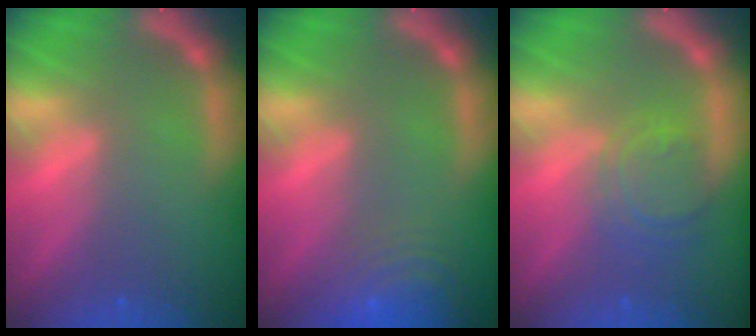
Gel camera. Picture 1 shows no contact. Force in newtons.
{"total": 8.5}
{"total": 4.5}